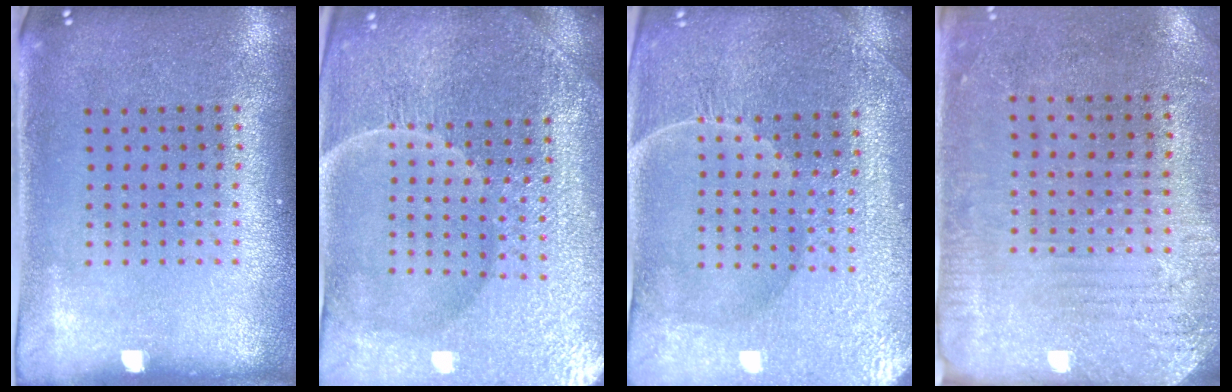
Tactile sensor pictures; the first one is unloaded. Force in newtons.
{"total": 5.7, "press": 5.3, "slide": 2.2}
{"total": 4.3, "press": 4.2, "slide": 1.1}
{"total": 2.8, "press": 2.4, "slide": 1.4}